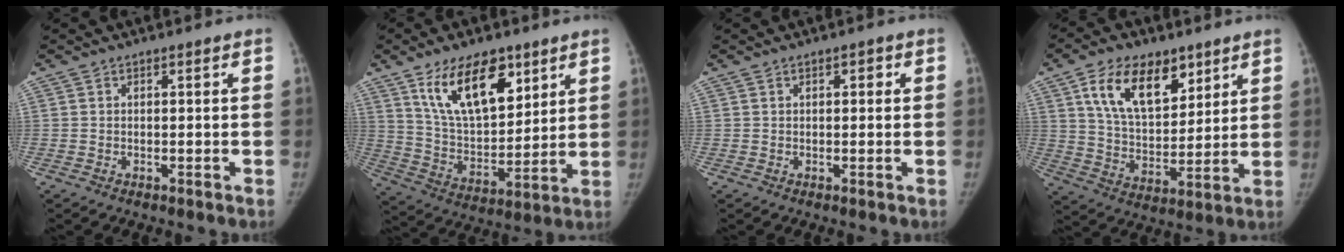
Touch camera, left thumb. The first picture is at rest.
{"total": 17.0, "force": [9.5, 8.5, 11.2], "torque": [-0.144, -0.050, 0.181]}
{"total": 1.3, "force": [0.4, 0.8, 0.9], "torque": [-0.005, 0.002, 0.005]}
{"total": 15.5, "force": [8.1, 8.8, 9.9], "torque": [-0.131, -0.038, 0.152]}